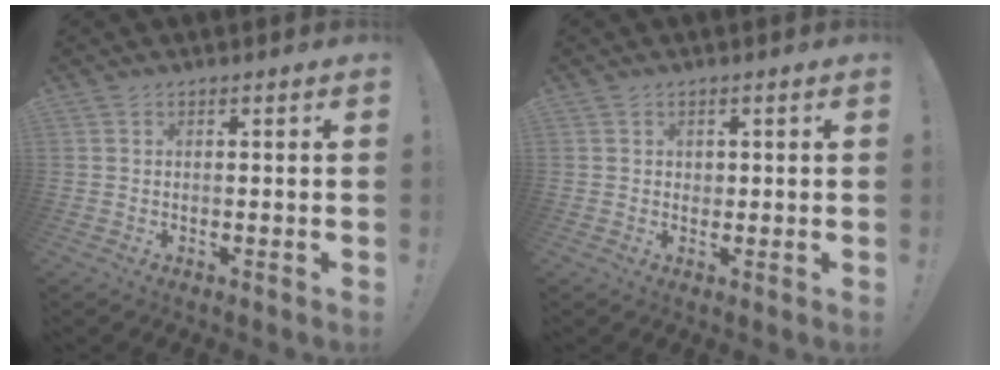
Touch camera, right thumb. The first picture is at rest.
{"total": 1.3, "force": [0.3, 1.3, 0.3], "torque": [0.003, 0.001, 0.005]}